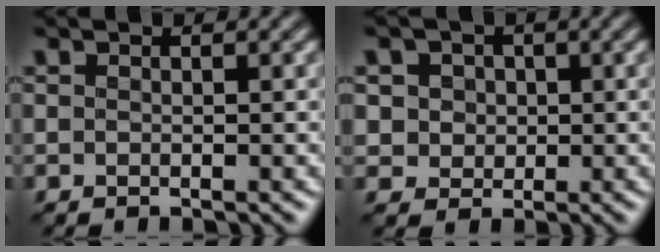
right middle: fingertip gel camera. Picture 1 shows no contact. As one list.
[{"total": 4.1, "force": [1.5, 3.4, 1.6], "torque": [-0.022, 0.013, 0.020]}]